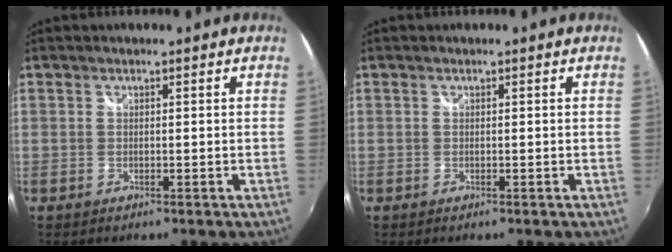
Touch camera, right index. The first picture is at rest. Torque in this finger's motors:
{"motor_torque": [0.00, 0.00, 0.00, 0.01]}